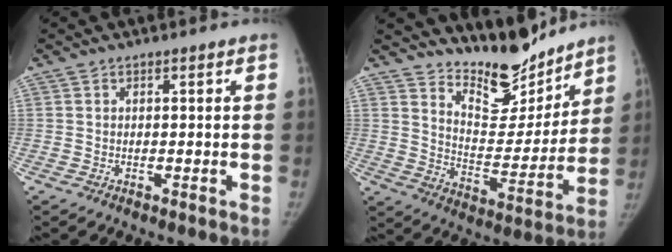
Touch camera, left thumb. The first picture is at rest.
{"total": 14.5, "force": [13.0, 4.9, 4.2], "torque": [-0.013, -0.113, 0.216]}